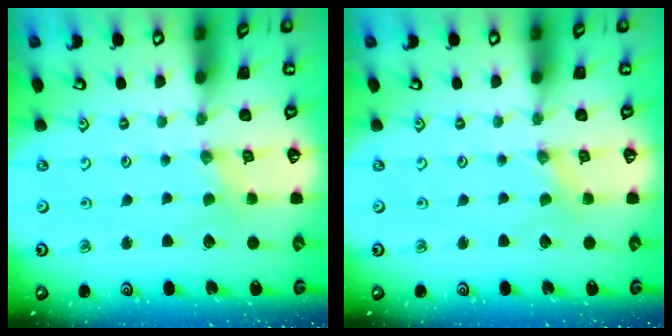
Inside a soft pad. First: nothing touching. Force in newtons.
{"total": 0.0}